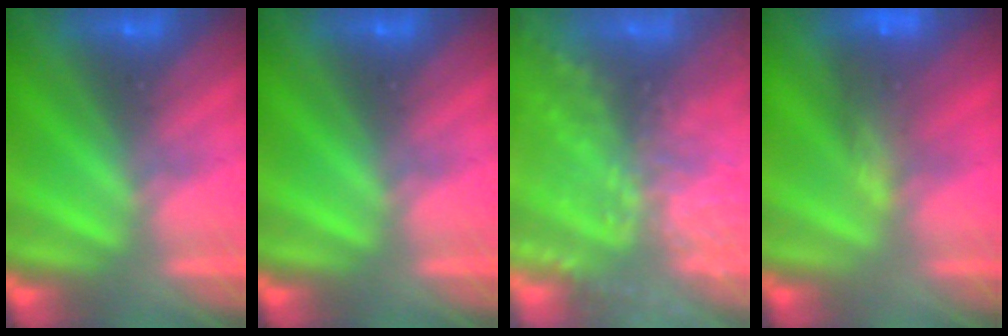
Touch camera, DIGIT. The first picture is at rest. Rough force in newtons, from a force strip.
{"total": 0.0}
{"total": 7.0}
{"total": 5.6}